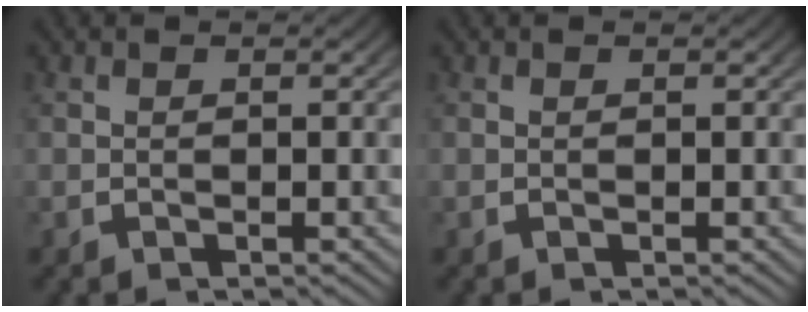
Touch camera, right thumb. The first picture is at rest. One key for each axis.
{"total": 0.0}